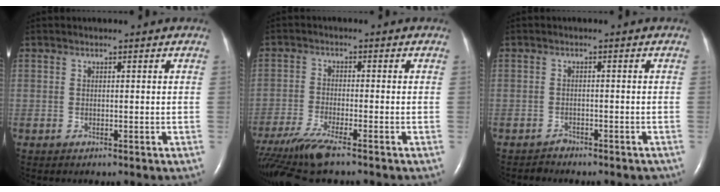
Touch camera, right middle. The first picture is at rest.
{"total": 9.1, "force": [-7.3, 0.0, 5.4], "torque": [-0.106, -0.028, -0.129]}
{"total": 2.3, "force": [-2.2, 0.8, -0.2], "torque": [0.006, -0.001, -0.028]}